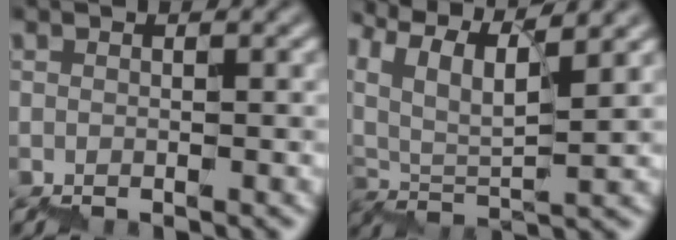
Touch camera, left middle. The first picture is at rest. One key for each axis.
{"total": 8.3, "fx": 6.9, "fy": 1.9, "fz": 4.2, "tx": -0.083, "ty": 0.018, "tz": 0.123}